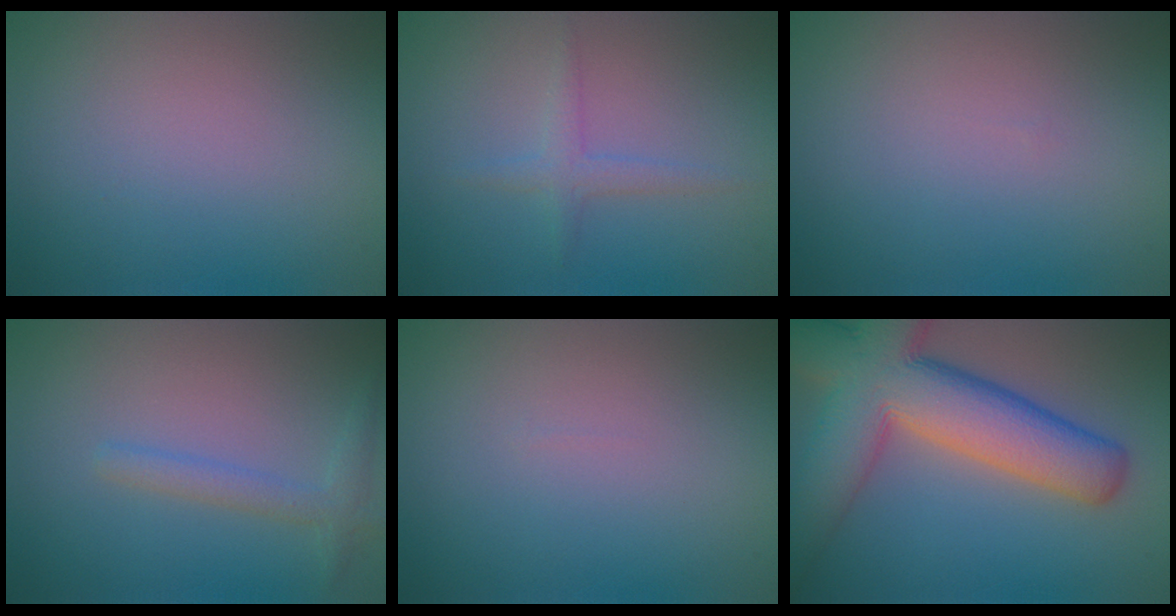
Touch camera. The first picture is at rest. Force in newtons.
{"total": 1.5, "press": 1.5, "slide": 0.1}
{"total": 0.0}
{"total": 1.9, "press": 1.9, "slide": 0.1}
{"total": 0.0}
{"total": 12.2, "press": 12.1, "slide": 0.6}